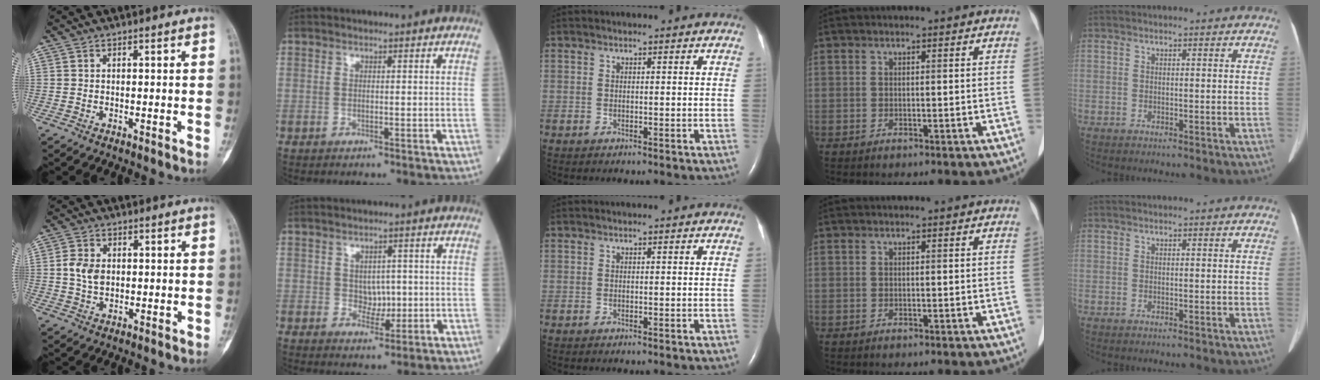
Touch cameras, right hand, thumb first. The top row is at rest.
{"thumb": {"total": 5.3, "force": [0.5, 3.9, 3.6], "torque": [-0.059, 0.002, 0.008]}, "index": {"total": 3.3, "force": [-0.1, 2.3, 2.4], "torque": [-0.028, 0.002, 0.003]}}